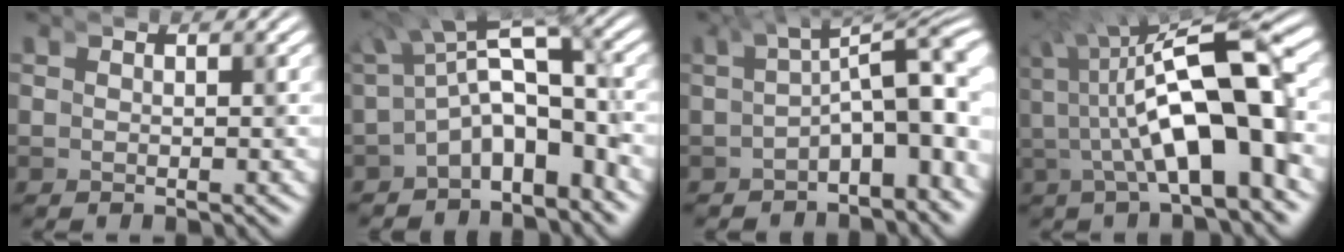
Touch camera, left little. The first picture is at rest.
{"total": 4.9, "force": [-1.9, 2.6, 3.7], "torque": [-0.083, -0.016, -0.031]}
{"total": 6.8, "force": [-1.5, 3.2, 5.8], "torque": [-0.073, -0.008, -0.028]}
{"total": 7.6, "force": [-3.3, 3.0, 6.1], "torque": [-0.116, -0.013, -0.049]}